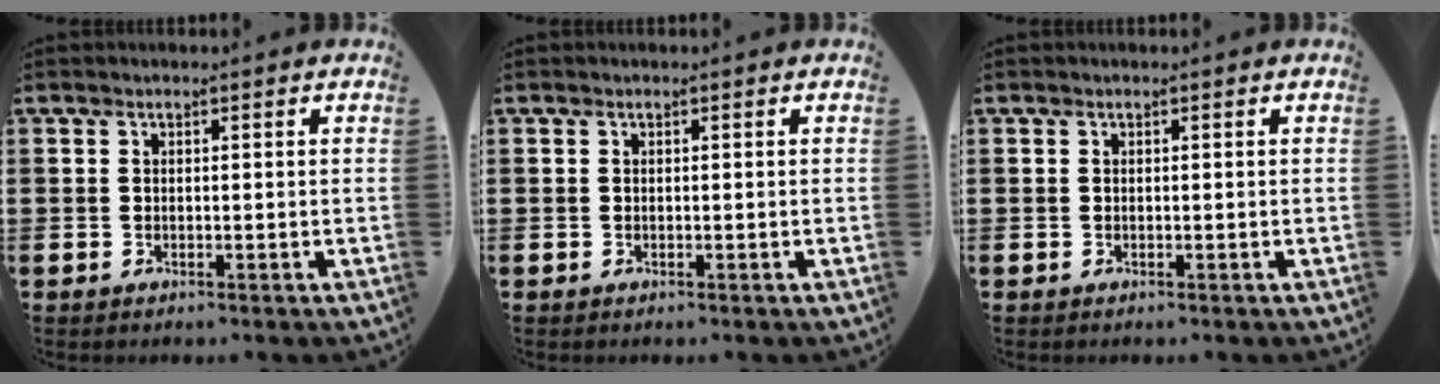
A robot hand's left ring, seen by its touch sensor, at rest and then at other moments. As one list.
[{"total": 0.0}, {"total": 0.0}]